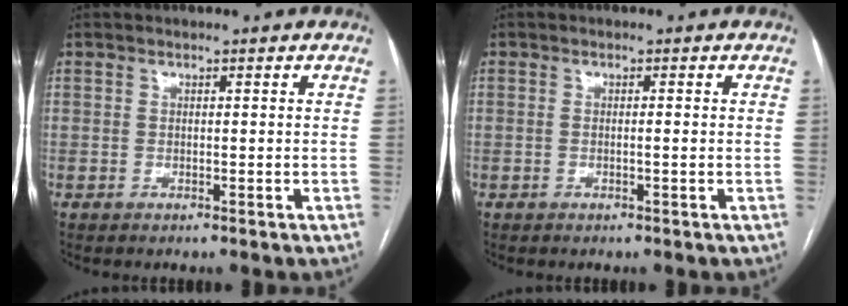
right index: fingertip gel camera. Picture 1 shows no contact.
{"total": 0.8, "force": [-0.2, -0.1, 0.8], "torque": [-0.015, 0.001, -0.002]}